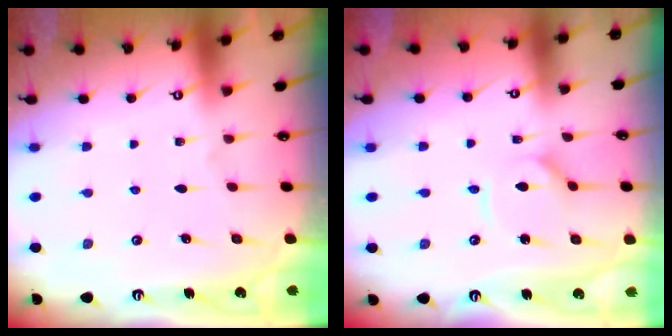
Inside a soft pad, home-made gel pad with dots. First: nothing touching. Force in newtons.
{"total": 3.2, "press": 3.2, "slide": 0.4}